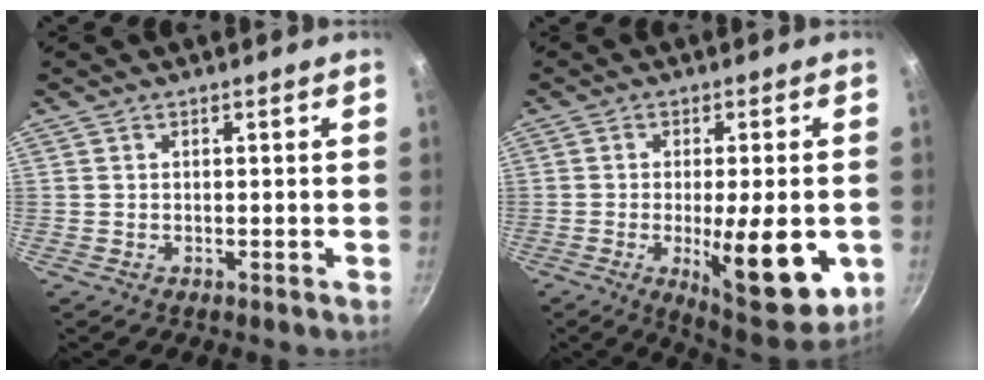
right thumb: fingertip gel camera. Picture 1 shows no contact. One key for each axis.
{"total": 16.0, "fx": -3.5, "fy": 5.0, "fz": 14.8, "tx": -0.184, "ty": -0.001, "tz": -0.040}